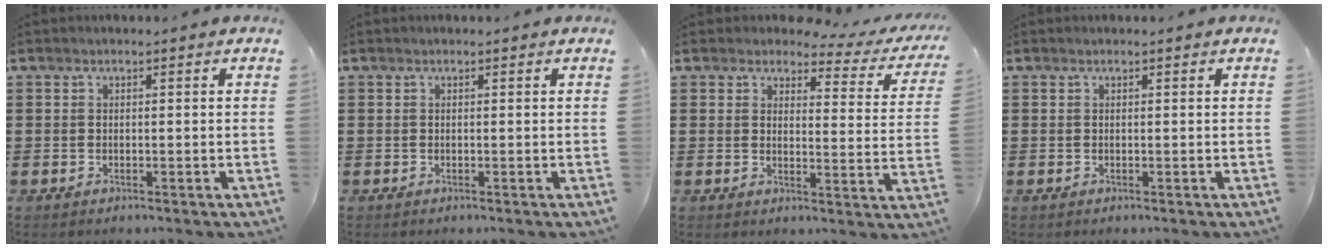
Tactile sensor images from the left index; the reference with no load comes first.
{"total": 0.0}
{"total": 3.7, "force": [3.2, 1.1, 1.4], "torque": [-0.039, -0.011, 0.053]}
{"total": 0.0}